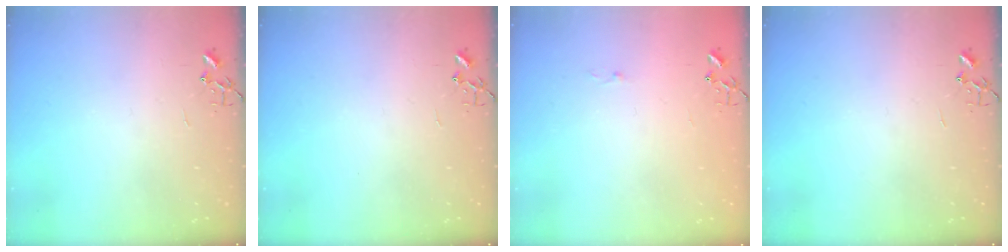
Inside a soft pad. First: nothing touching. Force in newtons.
{"total": 0.0}
{"total": 2.6, "press": 2.6, "slide": 0.4}
{"total": 0.0}